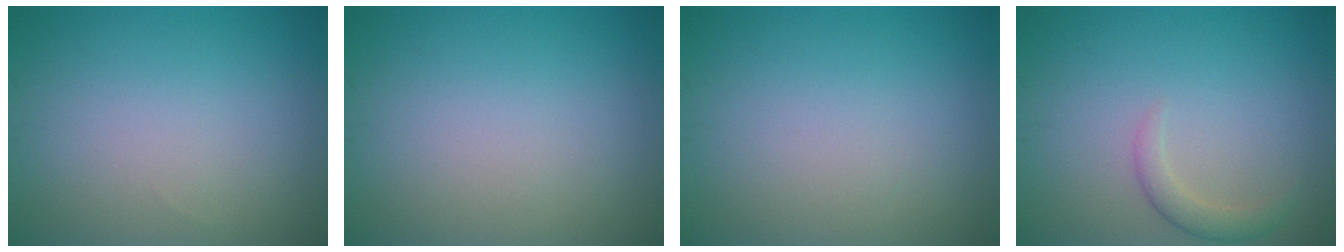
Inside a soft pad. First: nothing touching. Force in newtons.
{"total": 0.0}
{"total": 0.0}
{"total": 1.8, "press": 1.8, "slide": 0.2}